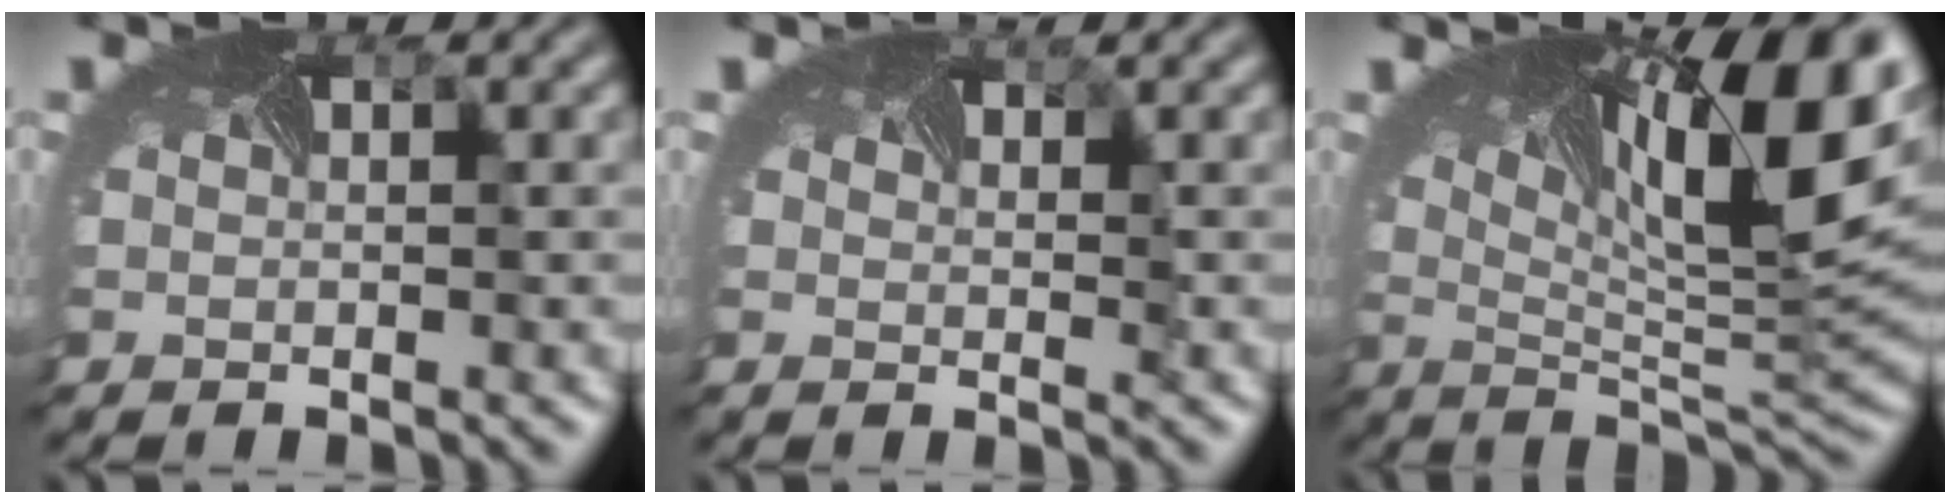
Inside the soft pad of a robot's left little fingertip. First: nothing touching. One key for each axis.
{"total": 1.2, "fx": 0.8, "fy": 0.4, "fz": 0.8, "tx": -0.010, "ty": 0.002, "tz": 0.008}
{"total": 15.8, "fx": 4.8, "fy": 5.6, "fz": 14.0, "tx": -0.238, "ty": 0.013, "tz": 0.101}